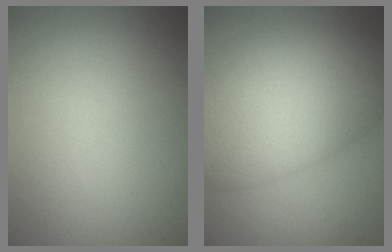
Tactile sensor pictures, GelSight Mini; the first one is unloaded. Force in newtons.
{"total": 9.5, "press": 9.5, "slide": 0.2}